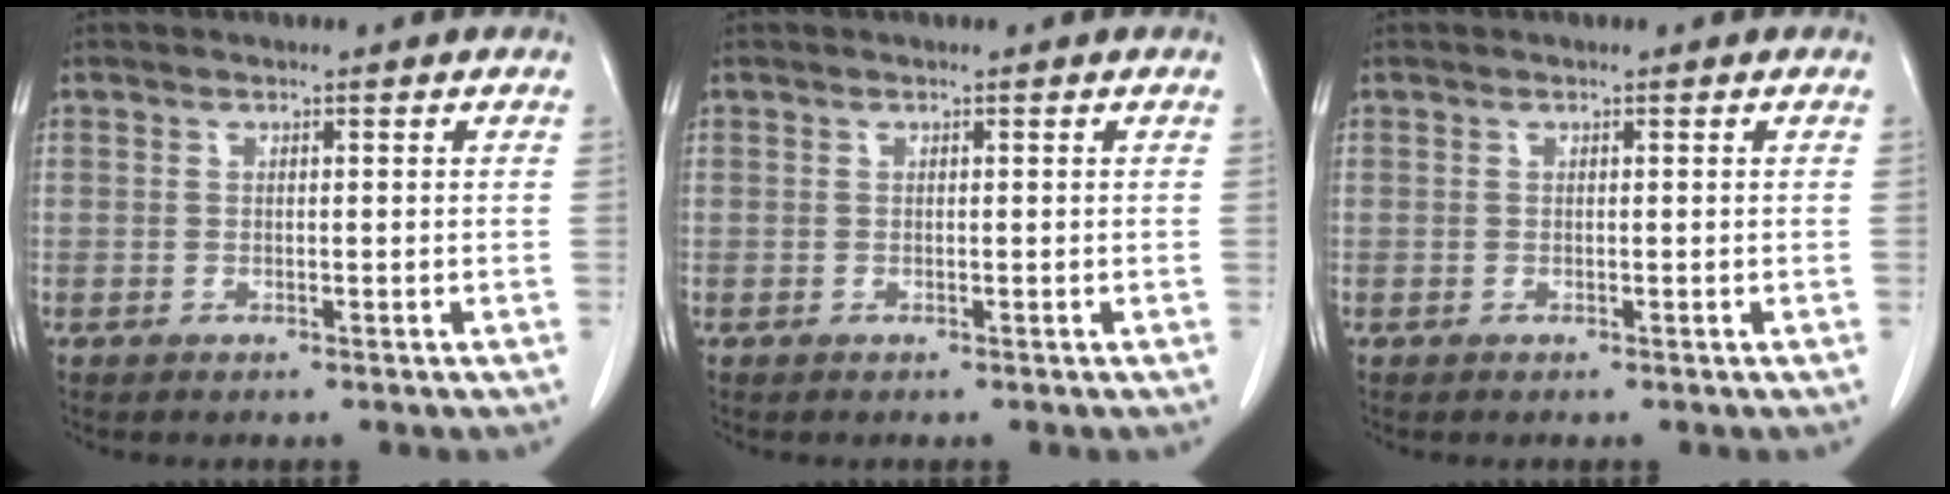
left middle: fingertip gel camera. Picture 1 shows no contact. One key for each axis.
{"total": 0.0}
{"total": 0.0}